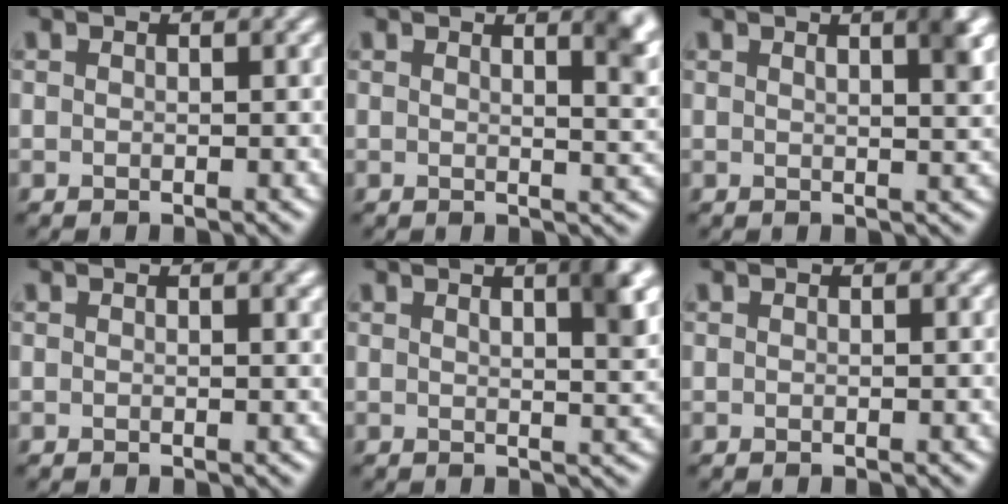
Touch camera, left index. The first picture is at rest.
{"total": 4.2, "force": [2.2, 1.5, 3.2], "torque": [-0.022, 0.005, 0.026]}
{"total": 3.7, "force": [1.7, 1.1, 3.1], "torque": [-0.028, 0.008, 0.021]}
{"total": 0.9, "force": [0.6, 0.3, 0.6], "torque": [-0.003, 0.003, 0.008]}
{"total": 4.3, "force": [2.1, 1.2, 3.6], "torque": [-0.037, 0.005, 0.027]}
{"total": 0.0}